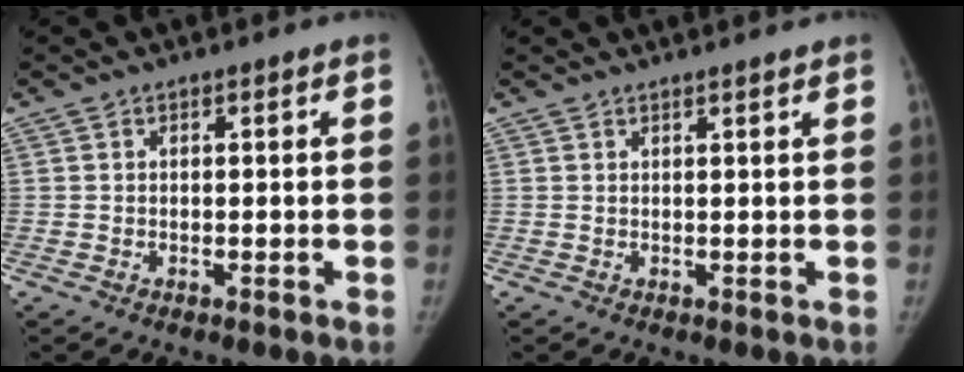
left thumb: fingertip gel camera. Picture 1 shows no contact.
{"total": 2.0, "force": [1.8, 0.0, 0.8], "torque": [-0.001, 0.005, 0.026]}